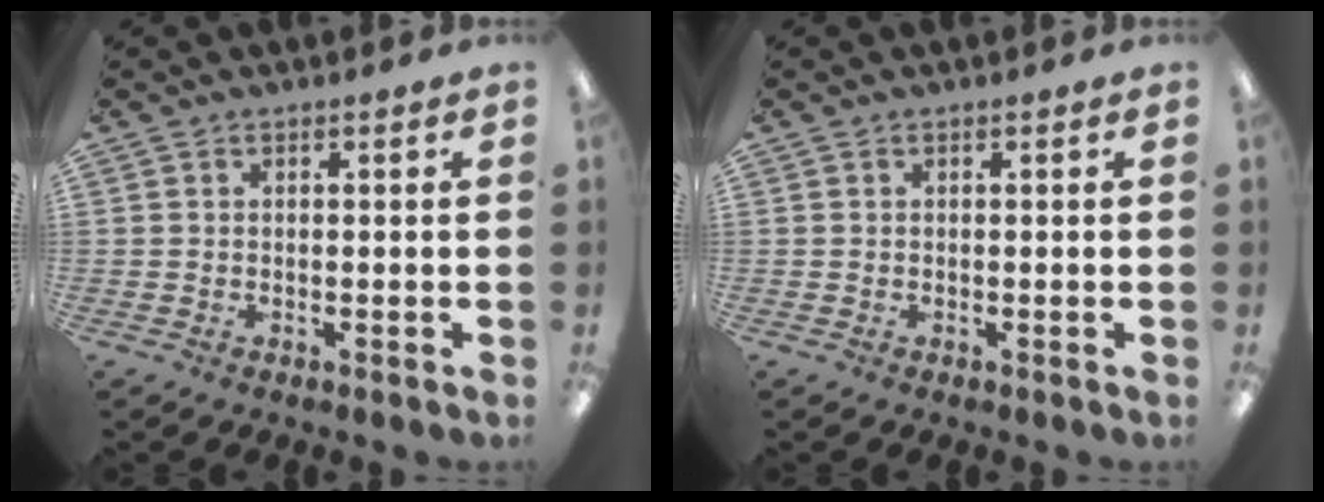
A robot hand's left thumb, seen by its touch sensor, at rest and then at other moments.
{"total": 0.0}